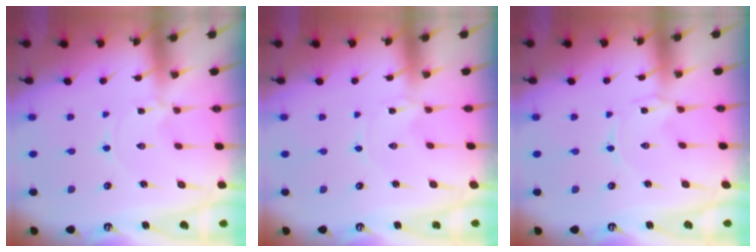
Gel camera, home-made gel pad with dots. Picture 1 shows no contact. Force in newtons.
{"total": 0.0}
{"total": 0.0}